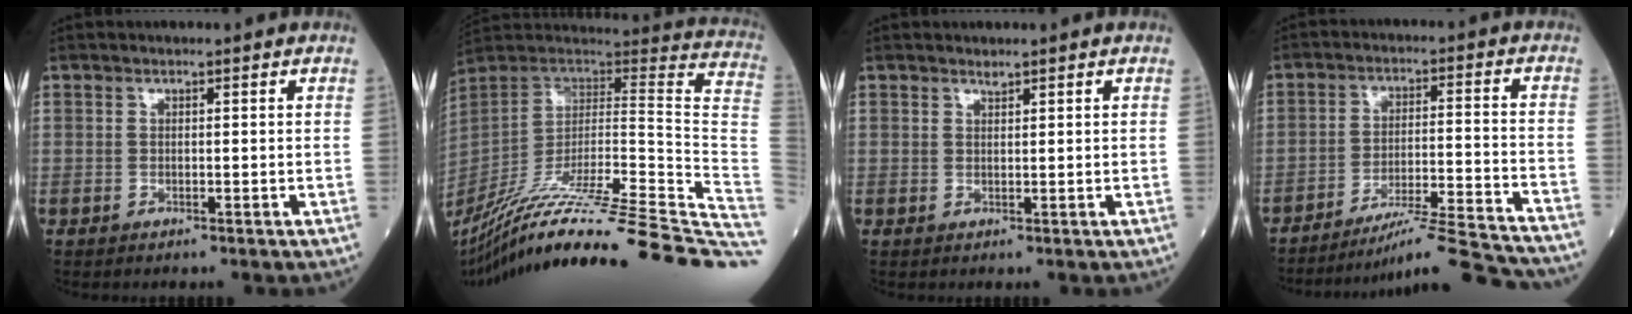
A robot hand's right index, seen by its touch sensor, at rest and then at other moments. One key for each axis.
{"total": 39.9, "fx": -30.6, "fy": -1.5, "fz": 25.6, "tx": -0.262, "ty": -0.064, "tz": -0.453}
{"total": 0.6, "fx": 0.6, "fy": -0.1, "fz": 0.1, "tx": -0.009, "ty": -0.004, "tz": 0.011}
{"total": 17.6, "fx": -16.8, "fy": -1.5, "fz": 5.1, "tx": -0.061, "ty": -0.005, "tz": -0.242}